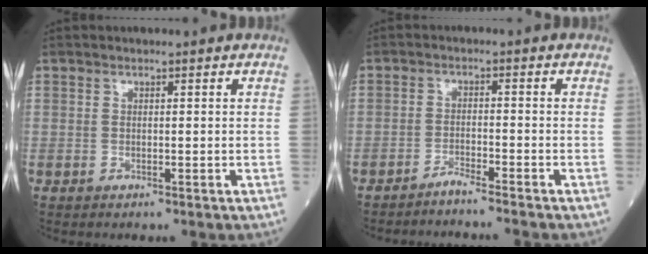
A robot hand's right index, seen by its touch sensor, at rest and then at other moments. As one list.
[{"total": 3.2, "force": [-3.0, -1.0, 0.6], "torque": [-0.007, -0.006, -0.052]}]